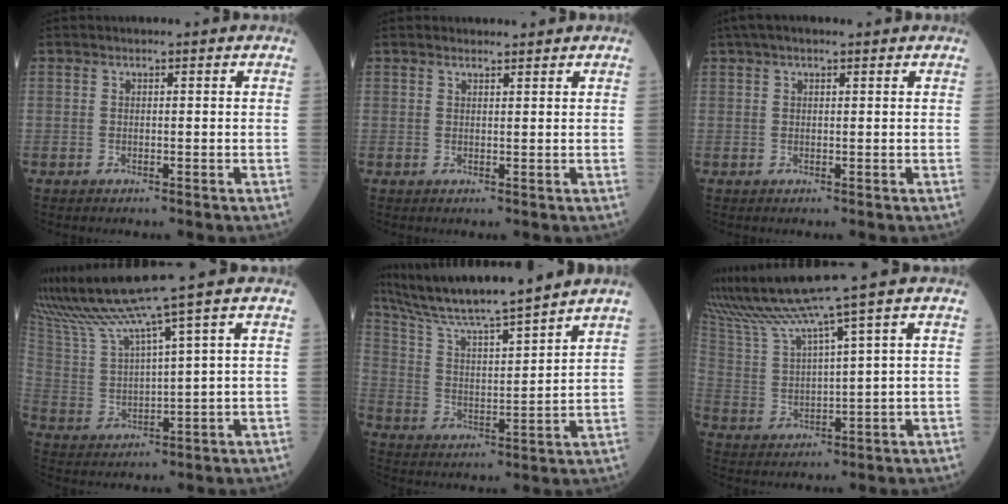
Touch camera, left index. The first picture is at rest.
{"total": 1.3, "force": [1.3, 0.2, 0.1], "torque": [-0.008, 0.005, 0.024]}
{"total": 4.0, "force": [2.8, 1.0, 2.7], "torque": [-0.050, 0.032, 0.047]}
{"total": 10.6, "force": [8.1, -2.6, 6.3], "torque": [-0.126, 0.006, 0.159]}
{"total": 14.4, "force": [12.8, -1.5, 6.5], "torque": [-0.124, 0.003, 0.225]}
{"total": 10.0, "force": [7.8, -2.7, 5.6], "torque": [-0.114, 0.005, 0.154]}